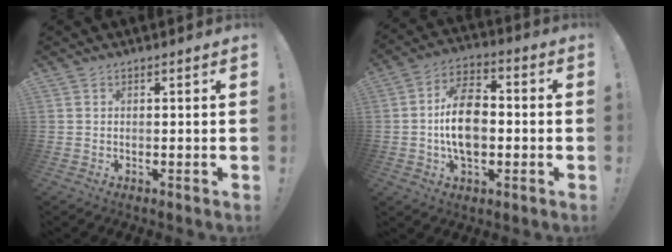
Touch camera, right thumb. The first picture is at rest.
{"total": 13.6, "force": [-1.8, 8.8, 10.1], "torque": [-0.178, 0.013, -0.032]}